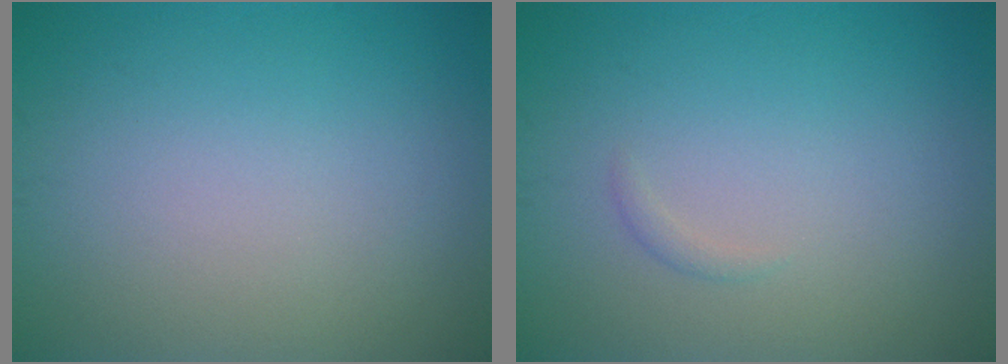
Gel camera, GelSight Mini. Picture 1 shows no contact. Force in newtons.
{"total": 0.6, "press": 0.5, "slide": 0.1}